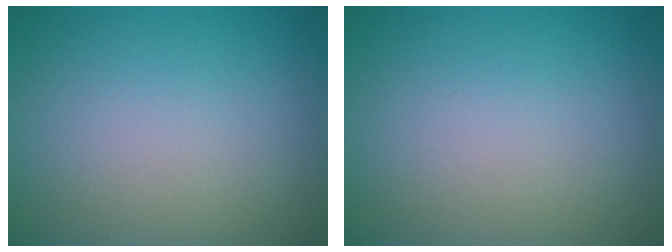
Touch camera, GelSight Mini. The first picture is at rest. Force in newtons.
{"total": 0.0}